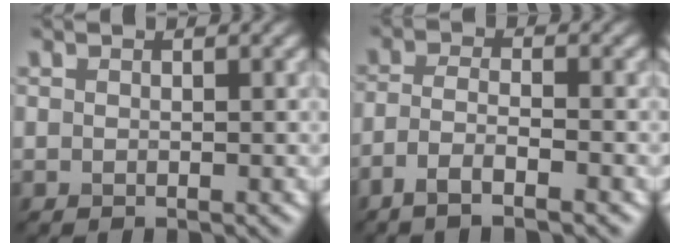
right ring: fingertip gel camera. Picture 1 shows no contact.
{"total": 3.5, "force": [-2.3, 0.8, 2.6], "torque": [-0.053, 0.000, -0.052]}